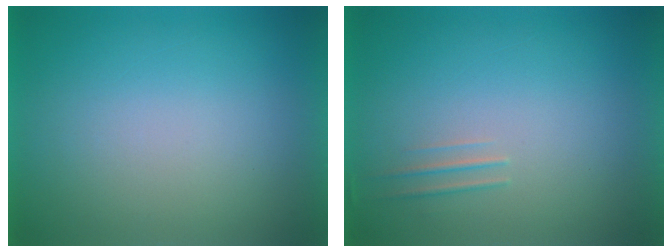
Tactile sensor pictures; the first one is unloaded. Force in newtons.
{"total": 1.6}